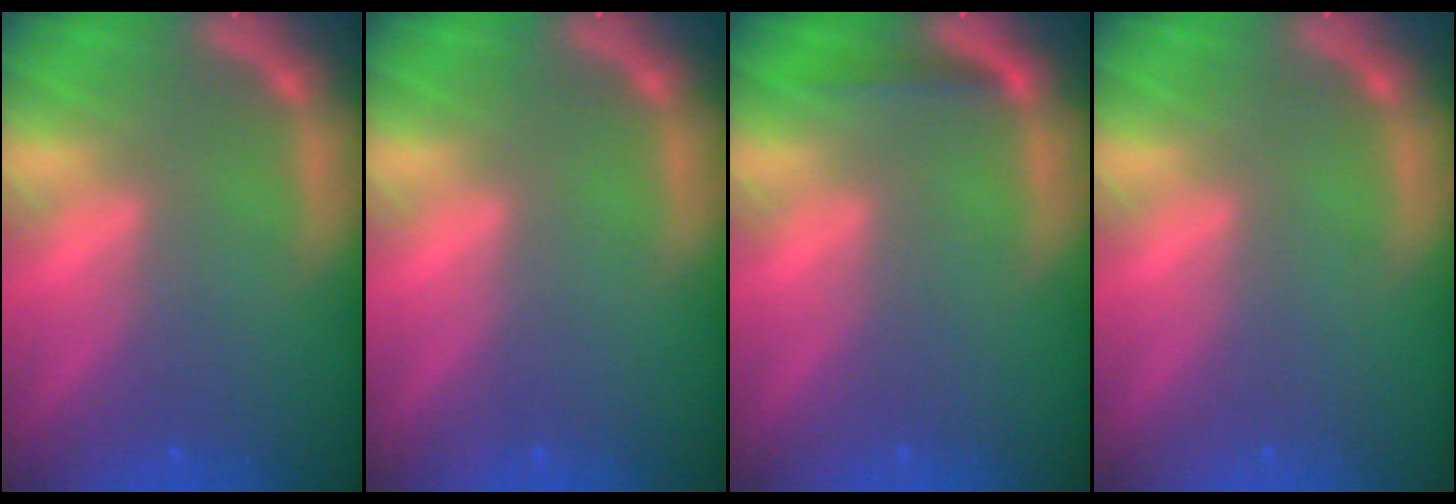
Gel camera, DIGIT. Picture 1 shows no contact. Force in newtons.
{"total": 0.0}
{"total": 1.4}
{"total": 0.0}